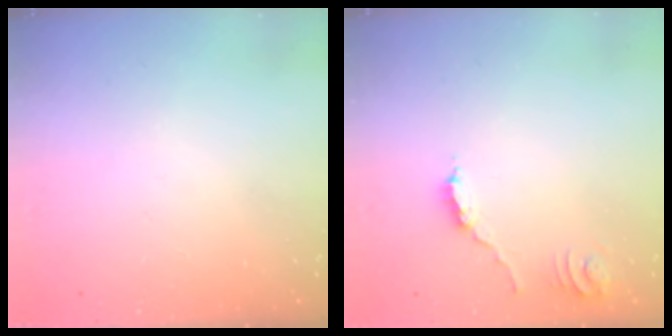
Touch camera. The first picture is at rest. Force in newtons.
{"total": 2.0, "press": 2.0, "slide": 0.4}